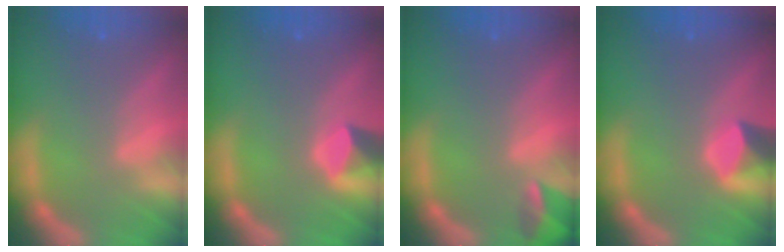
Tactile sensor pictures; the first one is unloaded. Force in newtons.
{"total": 2.4}
{"total": 2.9}
{"total": 3.0}